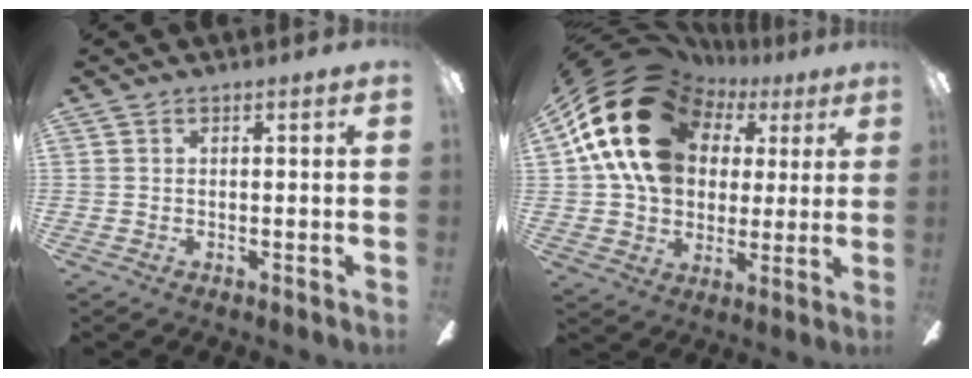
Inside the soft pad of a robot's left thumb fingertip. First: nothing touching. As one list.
[{"total": 23.4, "force": [8.7, 17.4, 13.1], "torque": [-0.238, -0.027, 0.166]}]